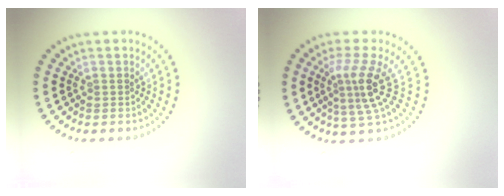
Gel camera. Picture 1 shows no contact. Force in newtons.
{"total": 3.9, "press": 2.6, "slide": 2.8}